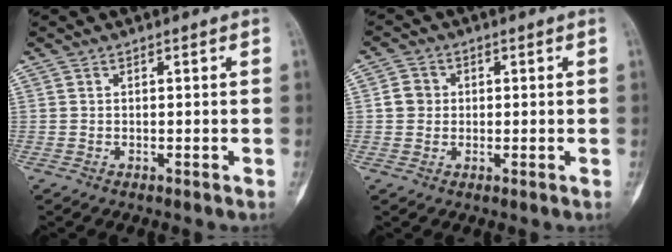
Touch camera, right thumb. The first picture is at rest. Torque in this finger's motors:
{"motor_torque": [0.16, 0.24, 0.10, -0.31, -0.01]}